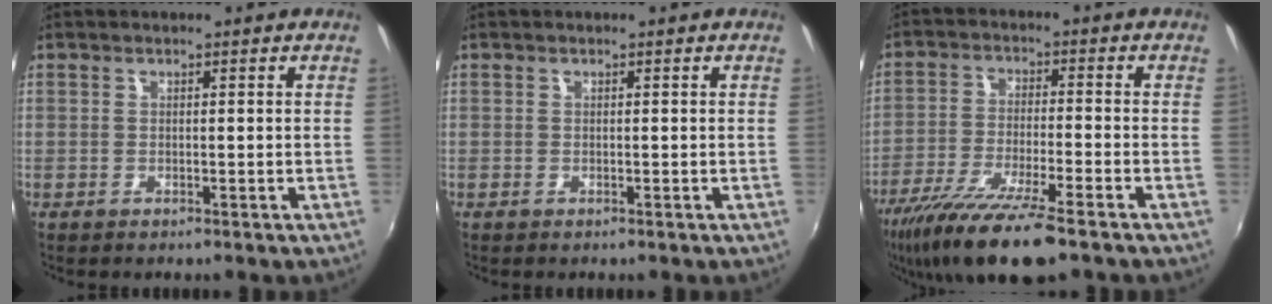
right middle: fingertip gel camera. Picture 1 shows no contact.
{"total": 0.0}
{"total": 14.8, "force": [-10.8, 1.7, 10.0], "torque": [-0.206, -0.043, -0.189]}